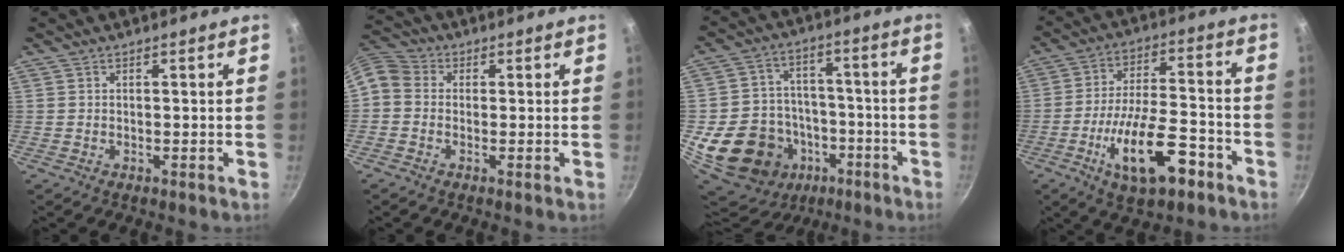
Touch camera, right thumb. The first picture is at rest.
{"total": 5.9, "force": [-1.0, 4.9, 3.1], "torque": [-0.066, 0.031, -0.038]}
{"total": 20.7, "force": [-7.3, 17.4, 8.5], "torque": [-0.143, 0.051, -0.100]}
{"total": 16.1, "force": [-7.3, 6.5, 12.8], "torque": [-0.209, 0.039, -0.123]}